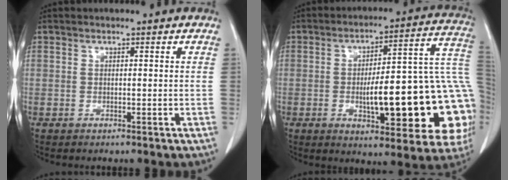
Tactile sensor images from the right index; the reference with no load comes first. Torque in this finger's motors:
{"motor_torque": [2.14, 0.00, 0.63, 0.16]}